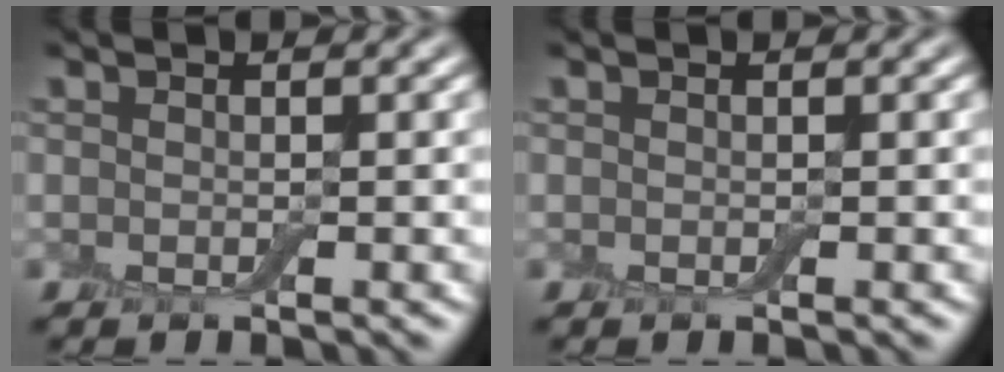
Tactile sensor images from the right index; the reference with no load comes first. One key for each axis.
{"total": 0.0}